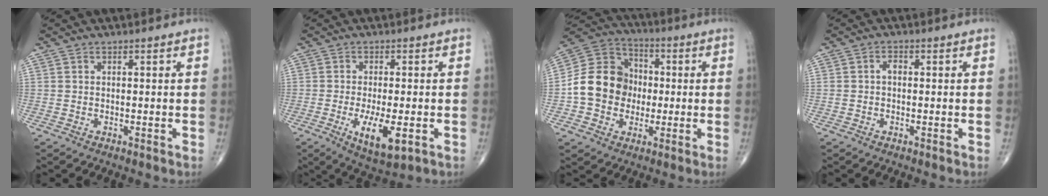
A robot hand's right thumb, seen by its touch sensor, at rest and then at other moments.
{"total": 8.6, "force": [-2.6, 3.0, 7.6], "torque": [-0.128, -0.018, -0.038]}
{"total": 13.7, "force": [-1.4, 11.9, 6.6], "torque": [-0.092, 0.032, -0.031]}
{"total": 1.6, "force": [0.0, 1.0, 1.2], "torque": [-0.017, 0.005, -0.004]}